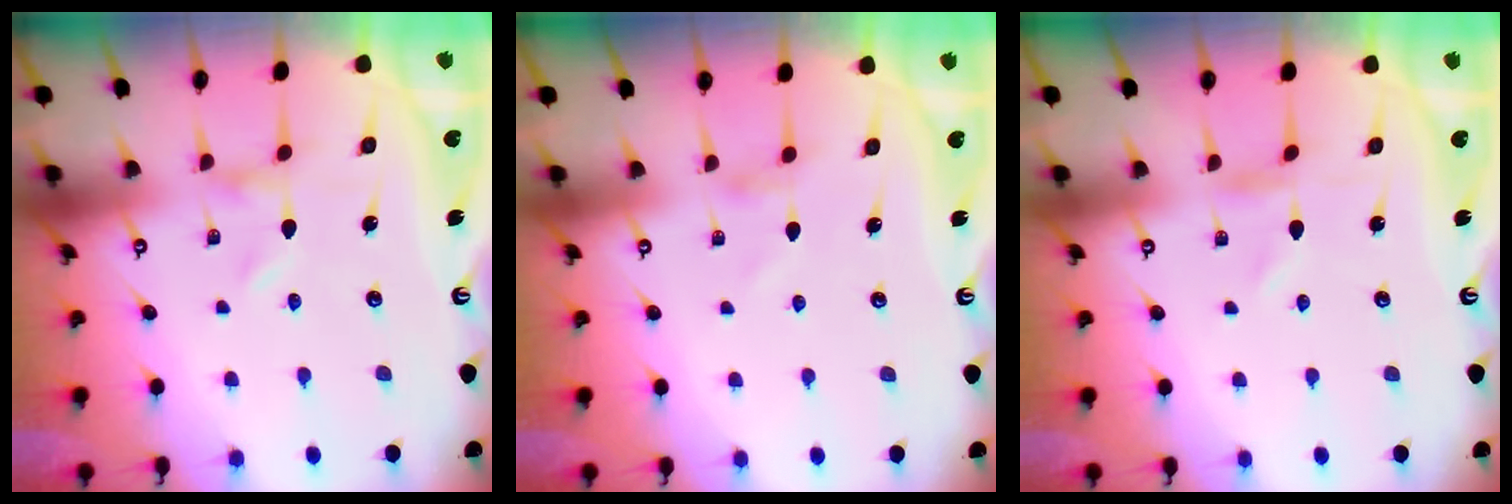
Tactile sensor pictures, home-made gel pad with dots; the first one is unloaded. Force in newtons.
{"total": 1.2, "press": 1.2, "slide": 0.3}
{"total": 0.0}